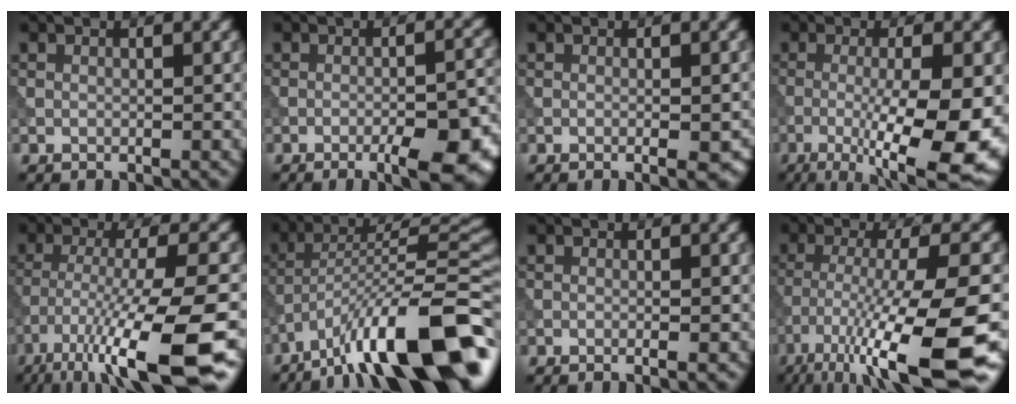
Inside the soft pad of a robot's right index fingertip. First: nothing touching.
{"total": 8.0, "force": [-3.7, 2.3, 6.7], "torque": [-0.094, -0.003, -0.044]}
{"total": 2.4, "force": [-0.7, 0.5, 2.2], "torque": [-0.031, -0.003, -0.006]}
{"total": 11.7, "force": [-2.9, 3.0, 10.9], "torque": [-0.169, -0.020, -0.038]}
{"total": 12.5, "force": [-7.4, 2.0, 9.9], "torque": [-0.162, -0.007, -0.126]}
{"total": 16.0, "force": [-9.8, 4.4, 11.8], "torque": [-0.192, 0.017, -0.169]}
{"total": 0.9, "force": [-0.2, 0.1, 0.9], "torque": [-0.011, -0.001, -0.006]}
{"total": 13.5, "force": [-7.6, 2.5, 10.9], "torque": [-0.188, -0.011, -0.127]}